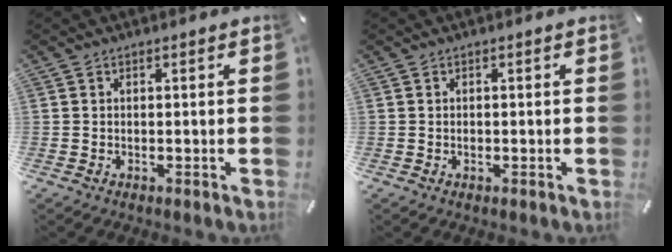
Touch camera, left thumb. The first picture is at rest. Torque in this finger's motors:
{"motor_torque": [0.19, 0.40, 0.09, -0.18, 0.01]}